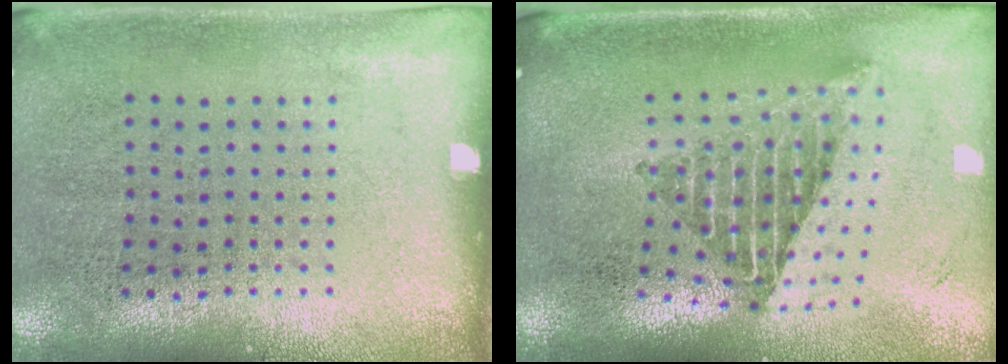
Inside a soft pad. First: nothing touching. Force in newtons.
{"total": 2.3, "press": 1.6, "slide": 1.7}